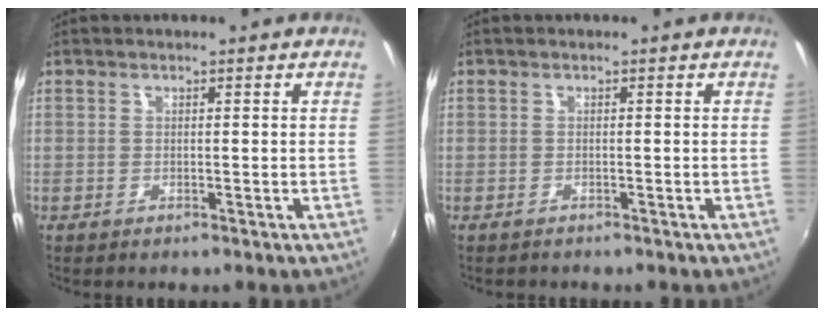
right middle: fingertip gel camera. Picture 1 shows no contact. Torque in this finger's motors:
{"motor_torque": [-0.31, 0.09, 0.06, 0.00]}